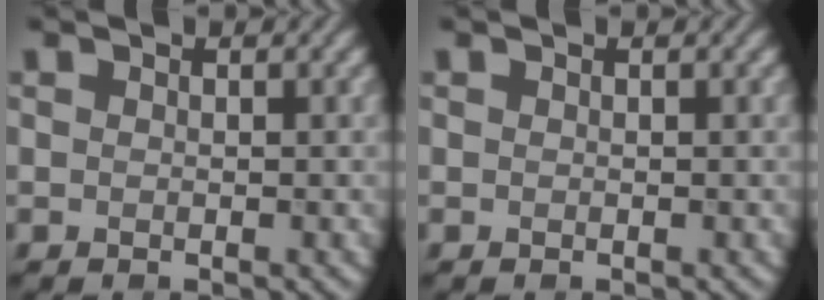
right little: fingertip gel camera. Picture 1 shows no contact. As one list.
[{"total": 0.0}]